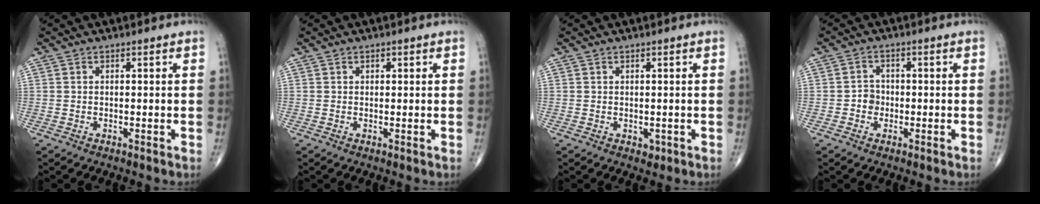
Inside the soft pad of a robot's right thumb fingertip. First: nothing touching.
{"total": 0.6, "force": [0.4, 0.4, 0.3], "torque": [0.002, -0.002, 0.004]}
{"total": 1.0, "force": [-0.1, 0.8, 0.6], "torque": [-0.007, -0.001, 0.002]}
{"total": 2.6, "force": [-0.7, 2.3, 0.9], "torque": [0.000, 0.008, -0.019]}